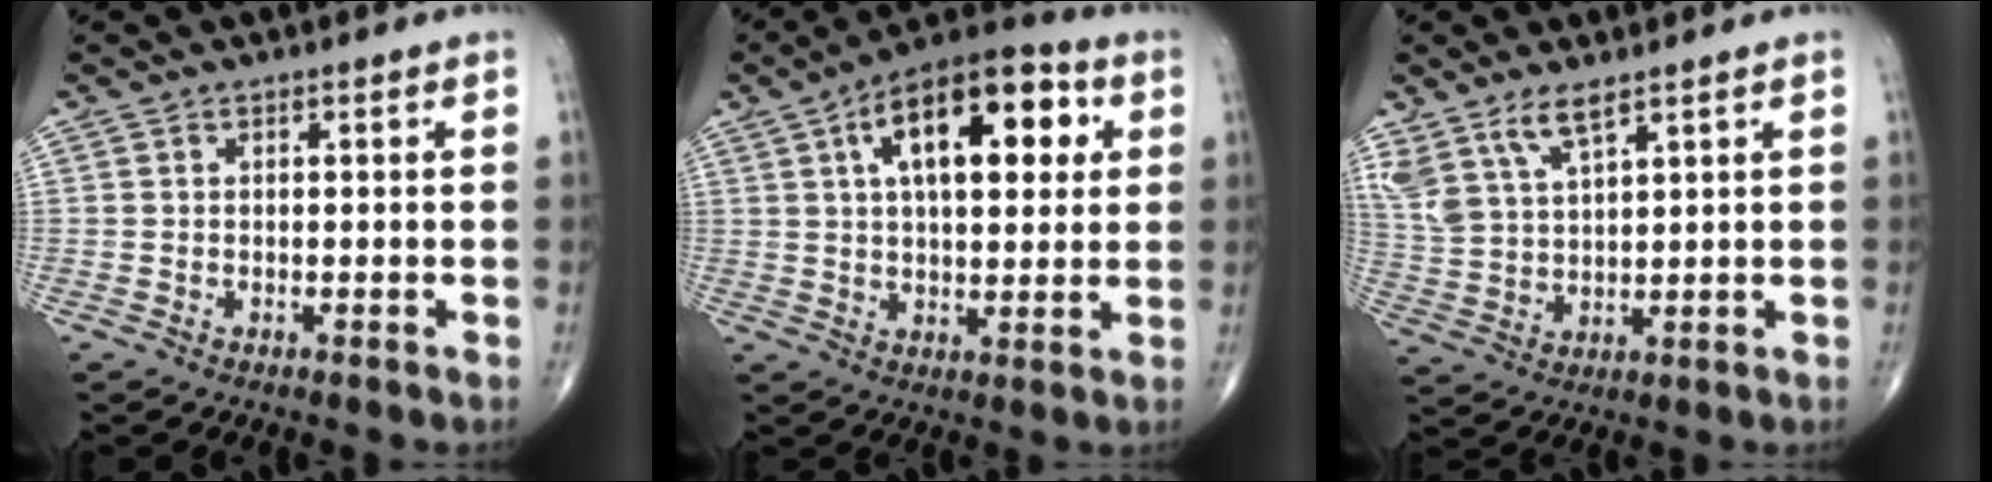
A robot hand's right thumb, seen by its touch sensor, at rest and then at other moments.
{"total": 18.6, "force": [5.7, 8.7, 15.4], "torque": [-0.208, 0.014, 0.080]}
{"total": 8.0, "force": [5.6, 2.7, 5.1], "torque": [-0.107, -0.019, 0.124]}